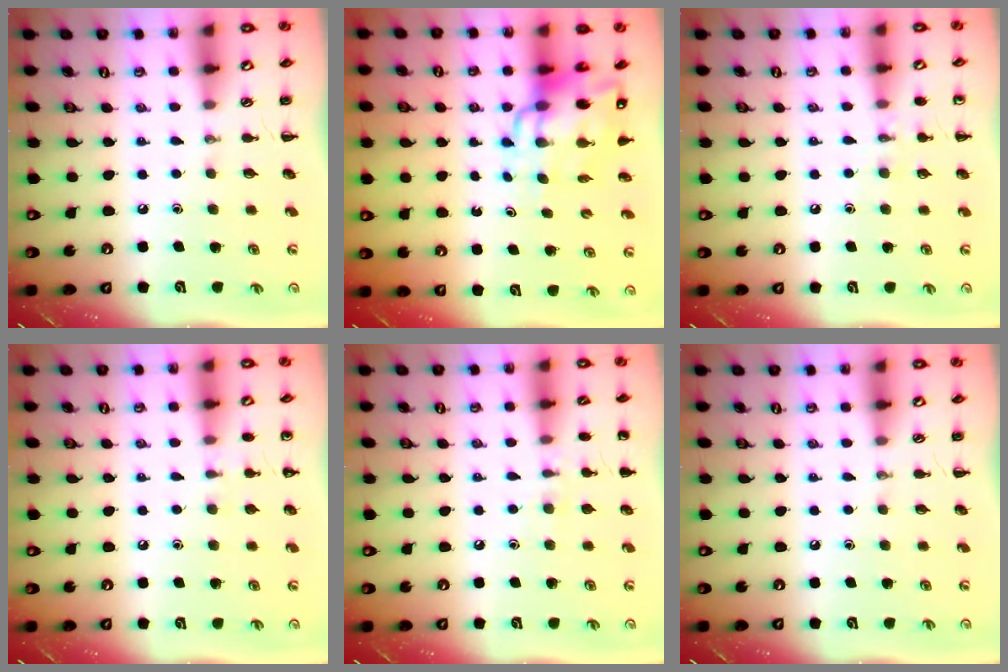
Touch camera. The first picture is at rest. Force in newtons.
{"total": 12.8, "press": 12.1, "slide": 4.0}
{"total": 6.7, "press": 6.6, "slide": 1.6}
{"total": 5.5, "press": 5.3, "slide": 1.6}
{"total": 6.9, "press": 6.6, "slide": 1.9}
{"total": 0.0}